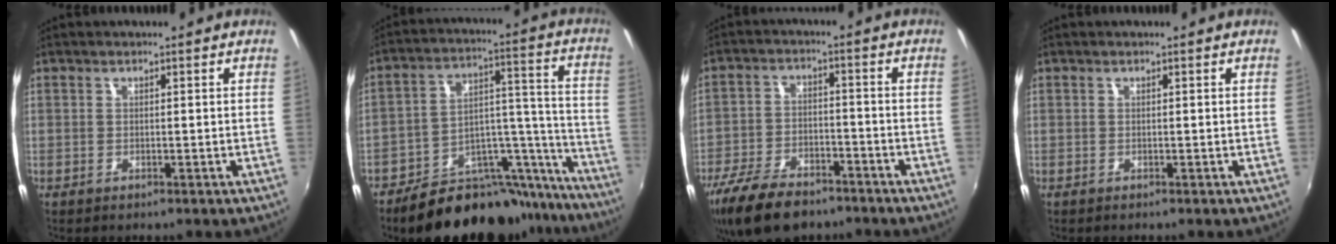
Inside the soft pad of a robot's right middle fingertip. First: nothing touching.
{"total": 23.6, "force": [-19.5, 9.3, 9.3], "torque": [-0.123, 0.059, -0.267]}
{"total": 14.5, "force": [-10.6, 6.5, 7.4], "torque": [-0.174, -0.019, -0.188]}
{"total": 0.0}